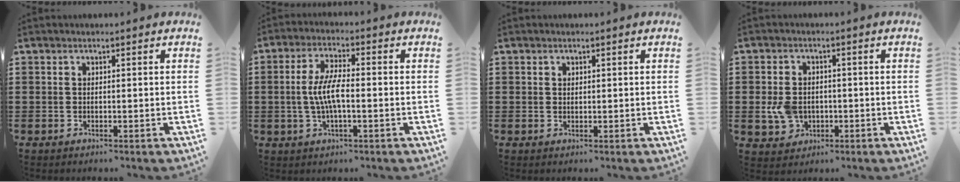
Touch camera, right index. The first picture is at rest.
{"total": 6.0, "force": [-0.7, 1.7, 5.7], "torque": [-0.128, -0.005, -0.022]}
{"total": 0.6, "force": [0.3, 0.5, 0.1], "torque": [-0.003, 0.002, 0.007]}
{"total": 4.3, "force": [-0.7, 3.6, 2.2], "torque": [-0.055, 0.005, -0.015]}